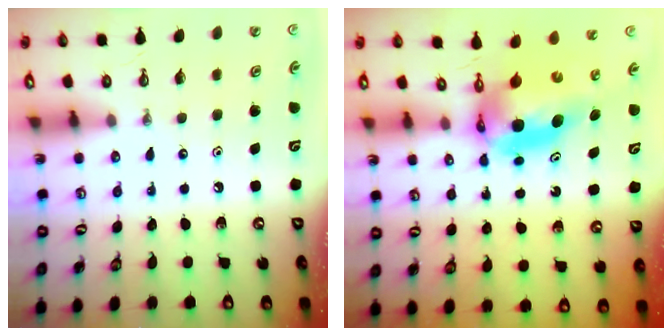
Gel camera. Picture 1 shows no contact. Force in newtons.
{"total": 6.7, "press": 6.6, "slide": 0.4}